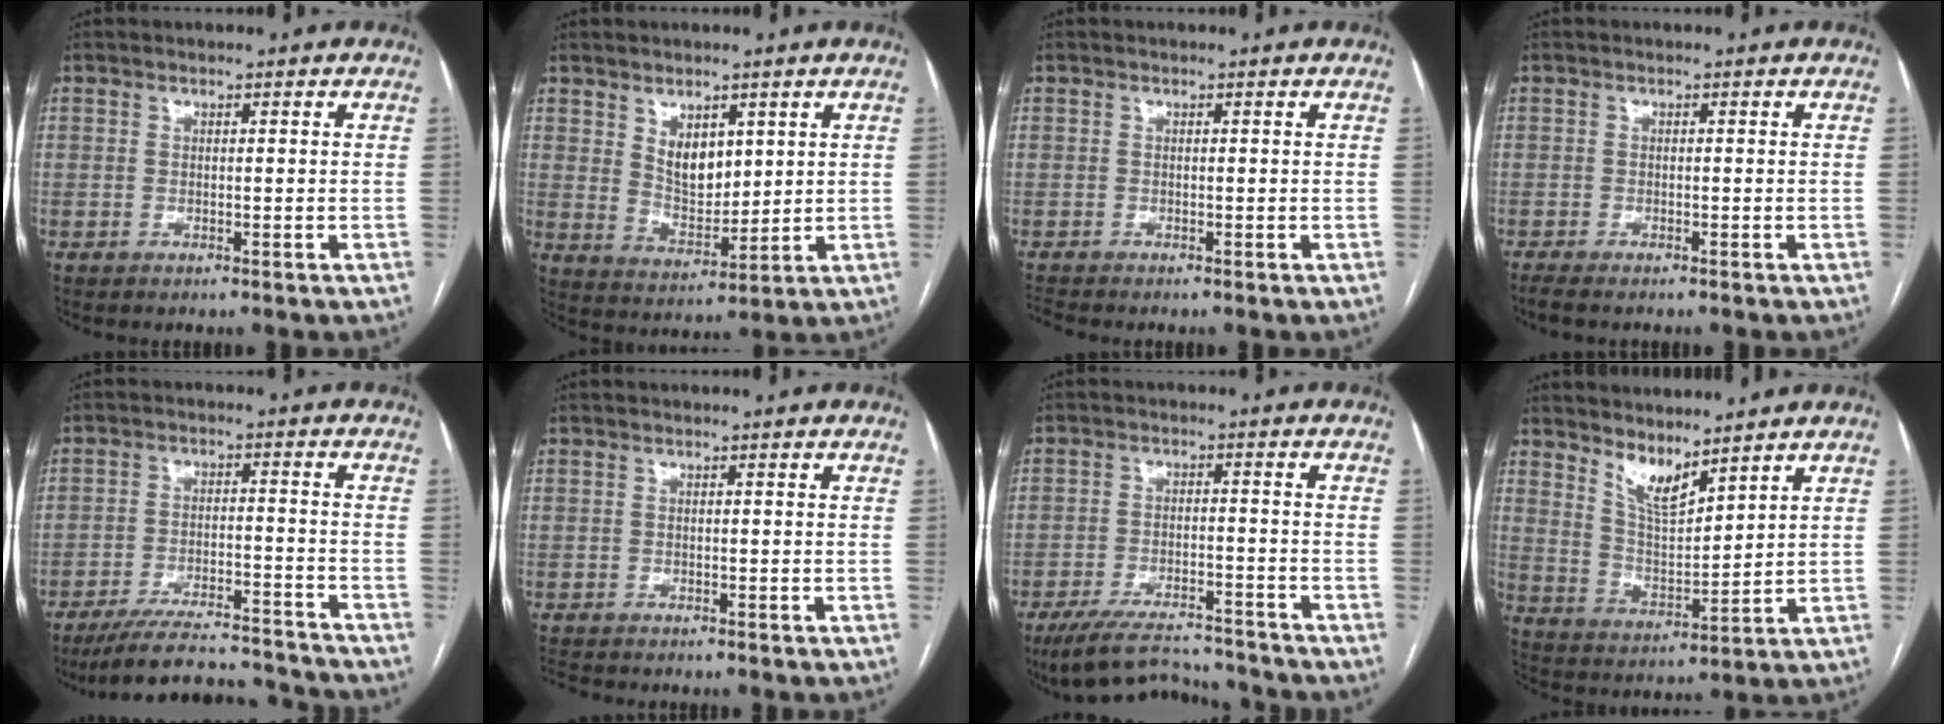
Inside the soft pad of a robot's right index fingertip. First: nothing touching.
{"total": 6.2, "force": [2.6, 3.6, 4.3], "torque": [-0.080, -0.002, 0.059]}
{"total": 0.9, "force": [-0.8, -0.1, -0.3], "torque": [-0.001, -0.010, -0.016]}
{"total": 2.6, "force": [-2.2, 0.4, 1.3], "torque": [-0.022, -0.007, -0.033]}
{"total": 15.8, "force": [-14.8, 2.0, 4.9], "torque": [-0.091, 0.002, -0.221]}
{"total": 3.2, "force": [-3.0, 0.4, 1.0], "torque": [-0.017, -0.011, -0.047]}
{"total": 11.4, "force": [-10.6, 1.8, 3.7], "torque": [-0.064, -0.002, -0.171]}
{"total": 6.1, "force": [5.1, 1.2, 3.1], "torque": [-0.066, -0.013, 0.108]}